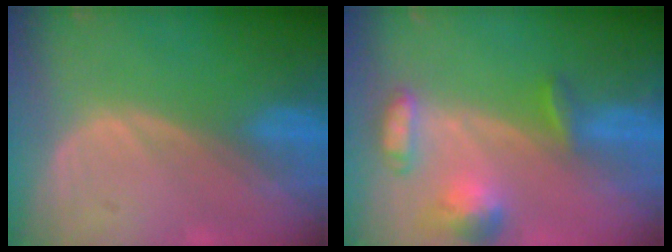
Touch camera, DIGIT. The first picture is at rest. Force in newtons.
{"total": 6.4, "press": 6.4, "slide": 0.5}